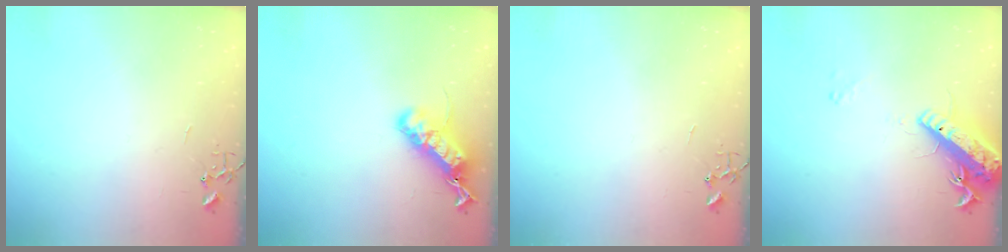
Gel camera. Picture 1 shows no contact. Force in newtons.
{"total": 18.4, "press": 18.4, "slide": 0.6}
{"total": 0.0}
{"total": 15.7, "press": 15.3, "slide": 3.5}